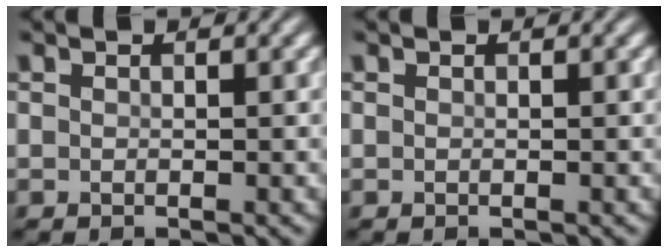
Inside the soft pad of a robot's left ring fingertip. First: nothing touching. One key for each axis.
{"total": 0.0}